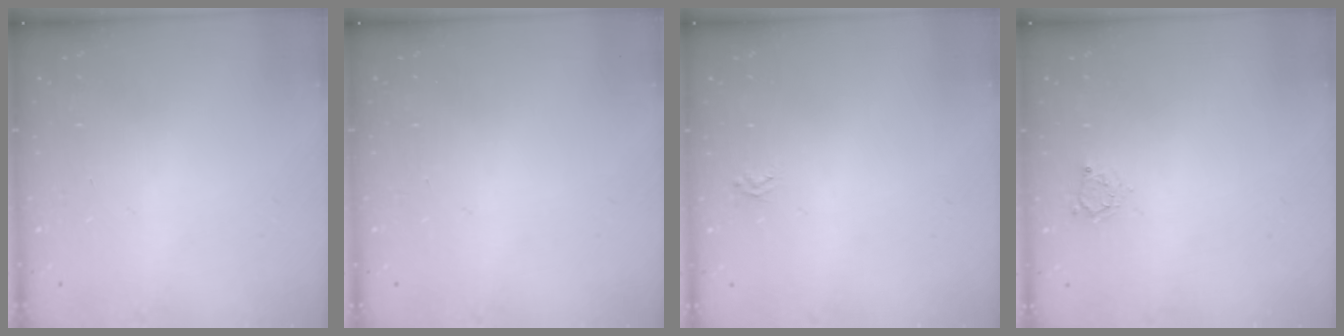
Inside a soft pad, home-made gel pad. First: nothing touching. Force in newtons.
{"total": 0.0}
{"total": 1.9, "press": 1.9, "slide": 0.2}
{"total": 3.2, "press": 3.2, "slide": 0.5}